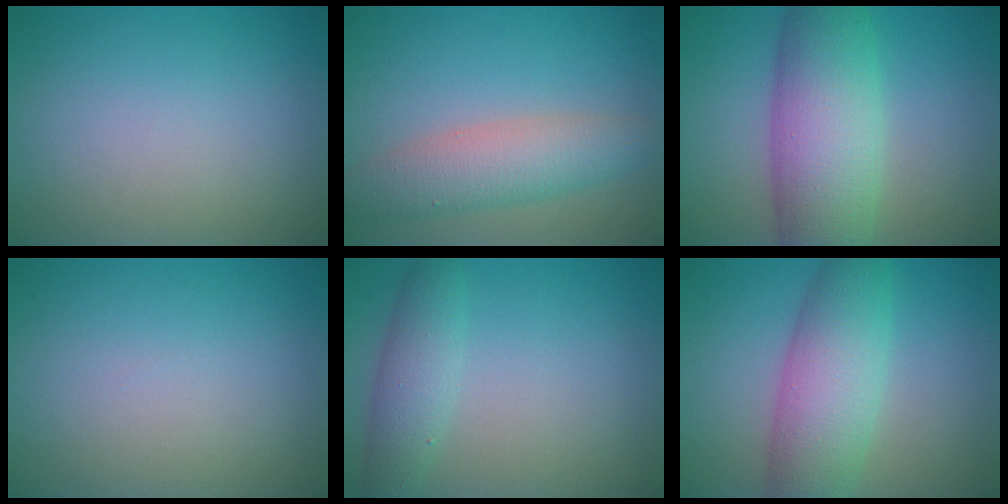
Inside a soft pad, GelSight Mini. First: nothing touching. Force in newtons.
{"total": 4.9, "press": 4.9, "slide": 0.2}
{"total": 9.7, "press": 9.7, "slide": 0.1}
{"total": 0.0}
{"total": 3.2, "press": 3.2, "slide": 0.1}
{"total": 7.3, "press": 7.3, "slide": 0.2}